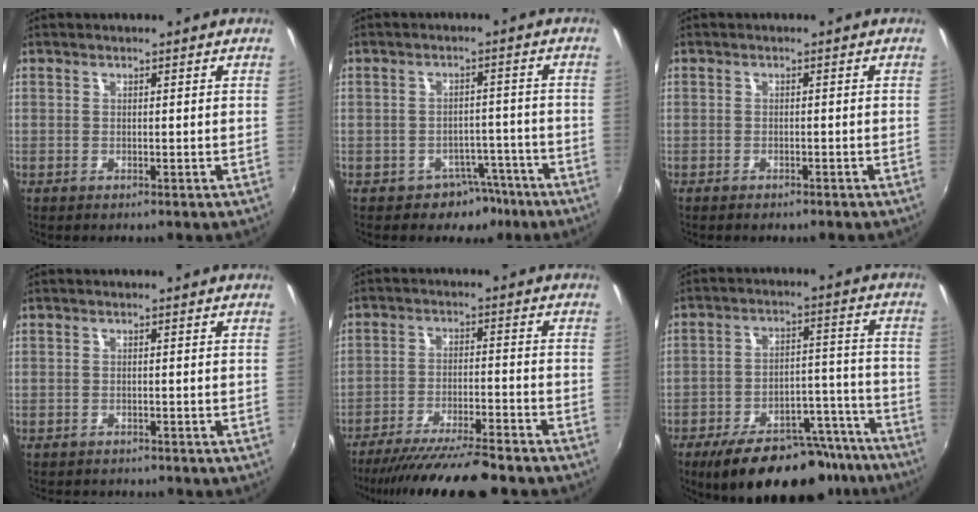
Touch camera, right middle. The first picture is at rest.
{"total": 5.7, "force": [-4.0, 4.0, 1.1], "torque": [-0.021, 0.023, -0.044]}
{"total": 2.1, "force": [-1.8, 0.8, 0.7], "torque": [-0.017, -0.011, -0.027]}
{"total": 3.7, "force": [-3.5, 1.2, 0.8], "torque": [-0.024, -0.017, -0.052]}
{"total": 15.4, "force": [-13.6, 1.1, 7.2], "torque": [-0.144, -0.025, -0.214]}
{"total": 21.9, "force": [-17.5, 8.1, 10.4], "torque": [-0.167, 0.021, -0.228]}